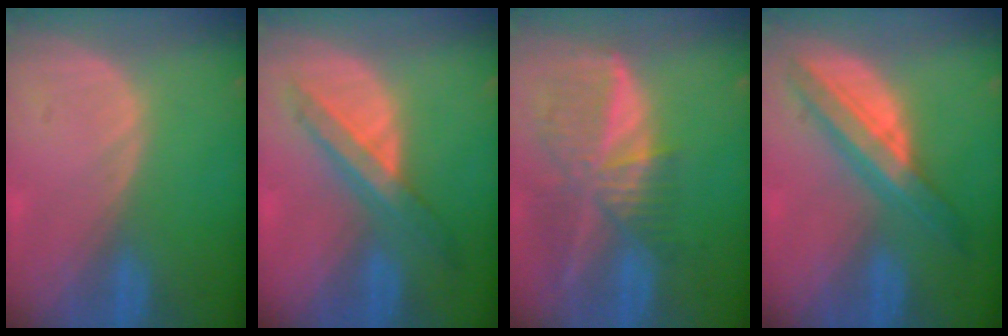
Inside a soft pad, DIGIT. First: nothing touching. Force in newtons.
{"total": 7.2, "press": 6.2, "slide": 3.5}
{"total": 9.2, "press": 8.0, "slide": 4.6}
{"total": 7.5, "press": 7.5, "slide": 0.4}